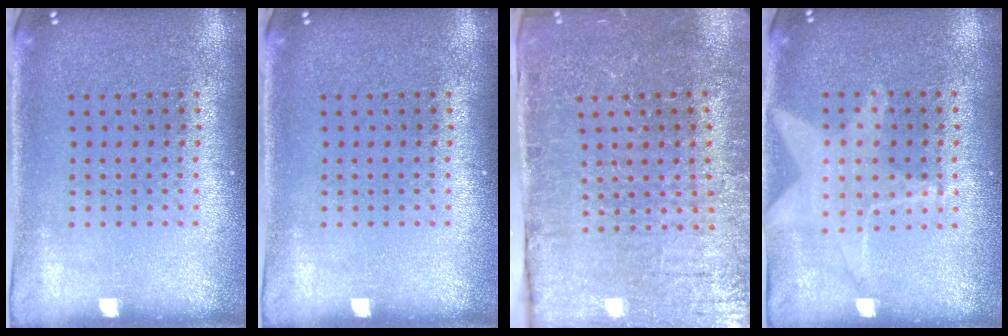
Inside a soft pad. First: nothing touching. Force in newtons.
{"total": 0.0}
{"total": 3.9, "press": 3.9, "slide": 0.4}
{"total": 1.5, "press": 1.4, "slide": 0.5}